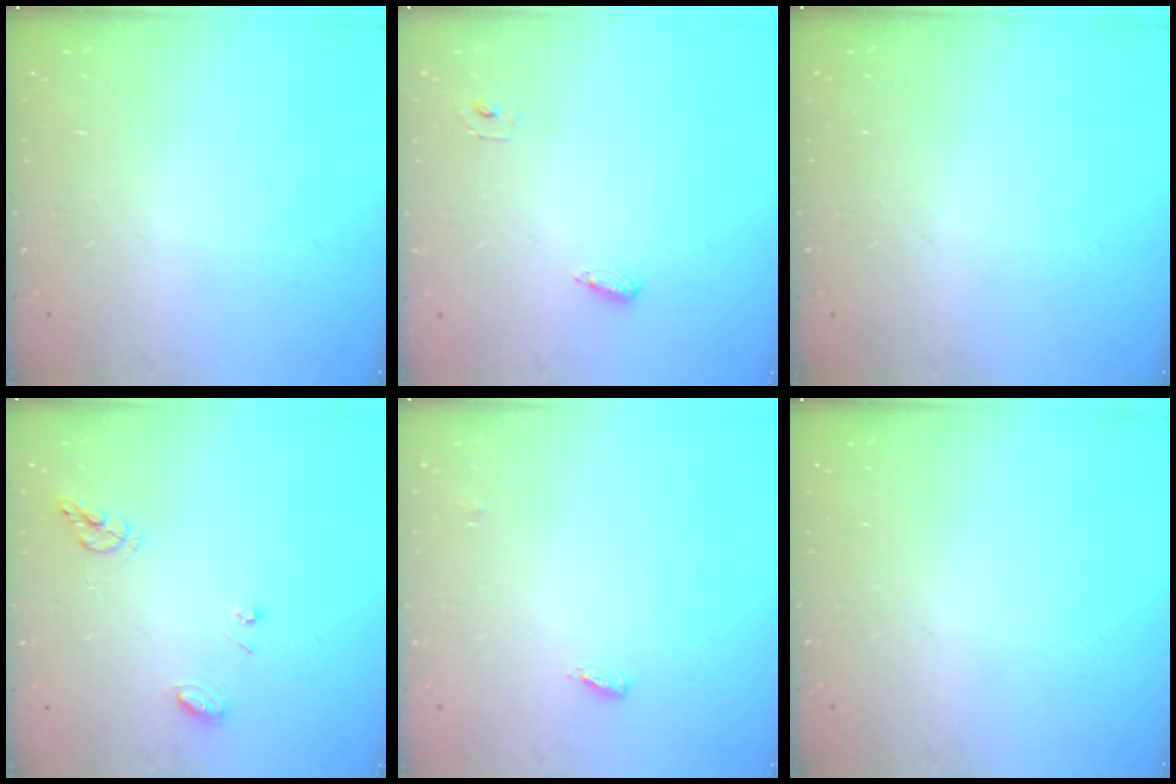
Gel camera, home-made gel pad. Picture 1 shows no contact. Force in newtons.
{"total": 5.4, "press": 5.3, "slide": 1.2}
{"total": 0.0}
{"total": 7.5, "press": 7.4, "slide": 0.9}
{"total": 3.4, "press": 3.2, "slide": 1.2}
{"total": 0.0}